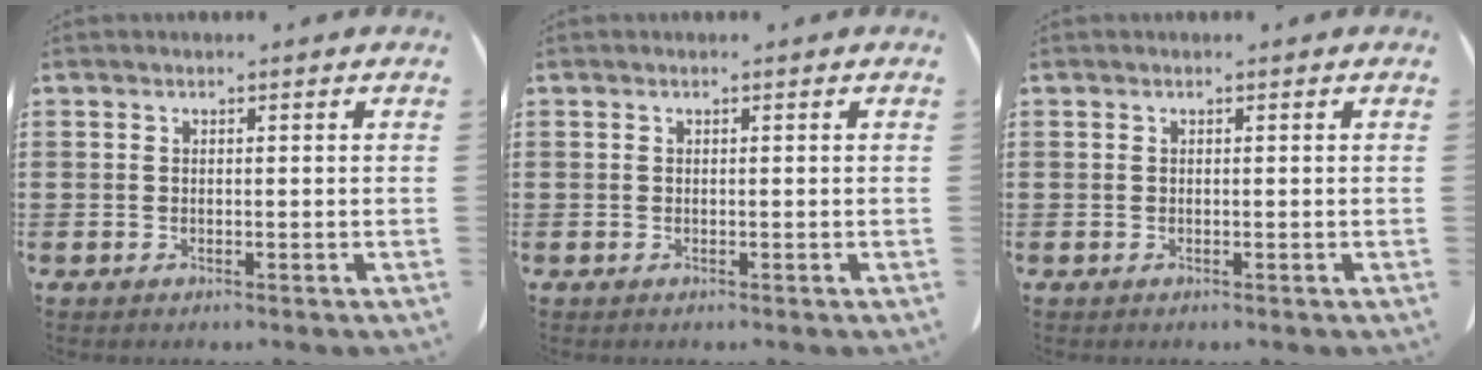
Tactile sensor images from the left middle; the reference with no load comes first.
{"total": 0.0}
{"total": 0.0}